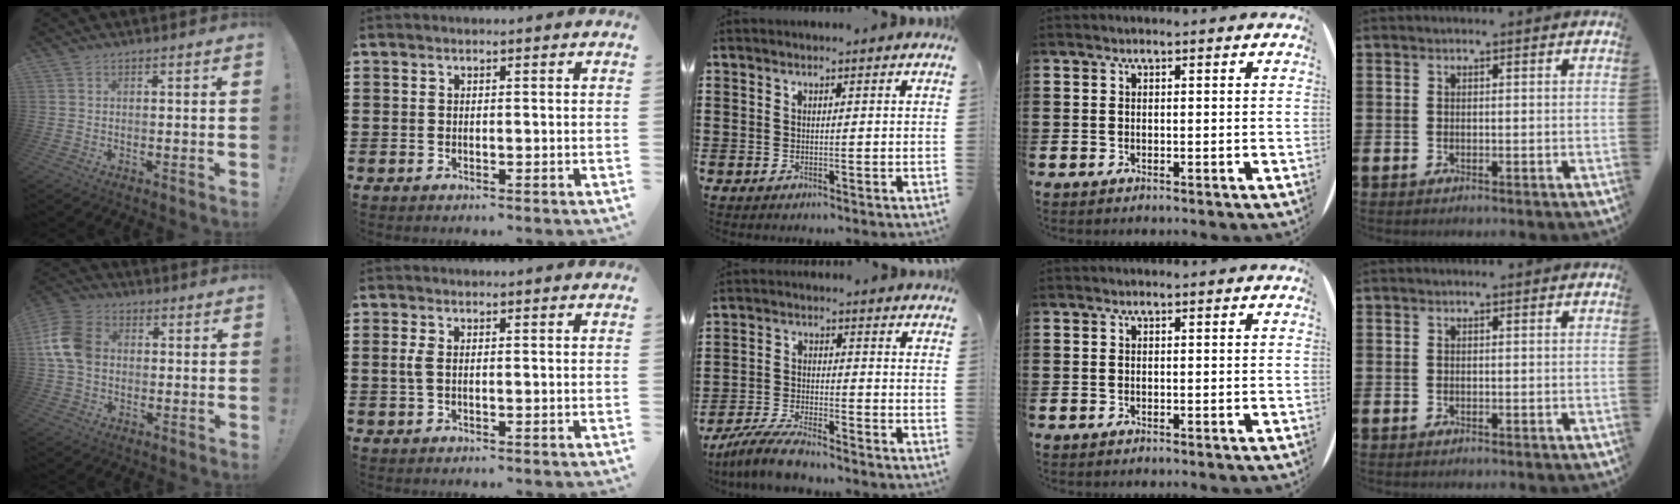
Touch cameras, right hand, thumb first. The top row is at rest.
{"thumb": {"total": 12.1, "force": [0.9, 9.2, 7.8], "torque": [-0.158, 0.018, 0.024]}, "index": {"total": 2.1, "force": [0.1, 0.9, 1.9], "torque": [-0.053, -0.002, -0.005]}, "middle": {"total": 5.7, "force": [-5.2, 0.5, 2.4], "torque": [-0.059, -0.008, -0.102]}}